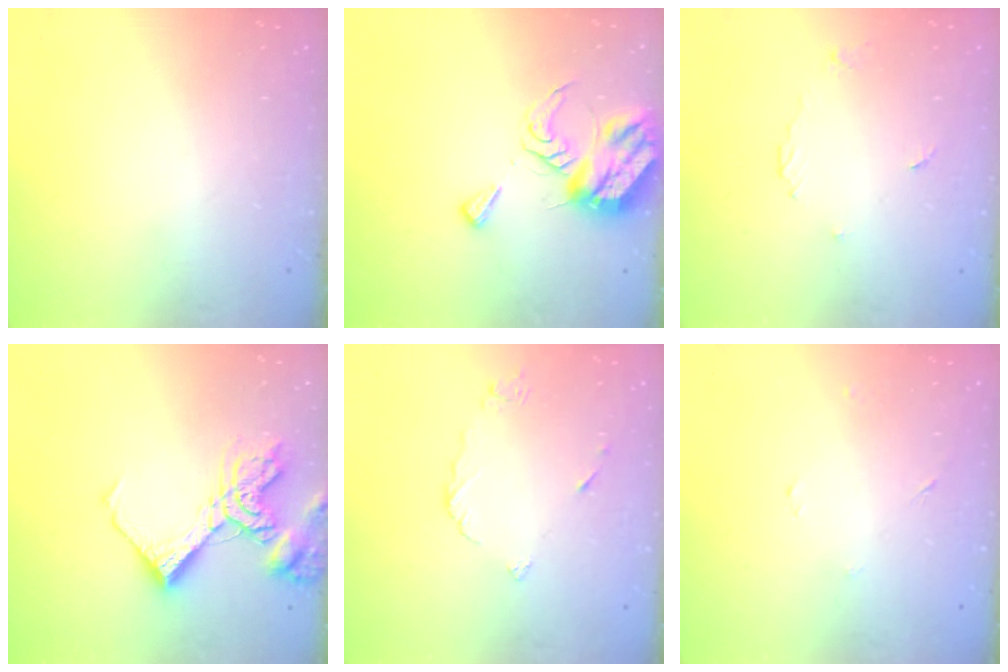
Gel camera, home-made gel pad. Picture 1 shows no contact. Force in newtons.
{"total": 10.4, "press": 10.3, "slide": 1.1}
{"total": 3.8, "press": 3.8, "slide": 0.5}
{"total": 12.3, "press": 12.2, "slide": 1.7}
{"total": 4.6, "press": 4.6, "slide": 0.0}
{"total": 2.3, "press": 2.2, "slide": 0.3}